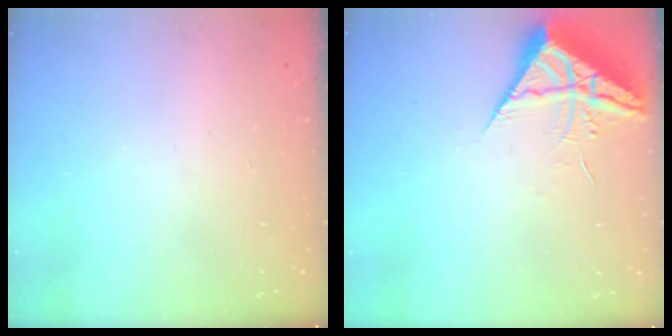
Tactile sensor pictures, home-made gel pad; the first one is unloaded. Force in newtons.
{"total": 6.7, "press": 6.7, "slide": 0.5}